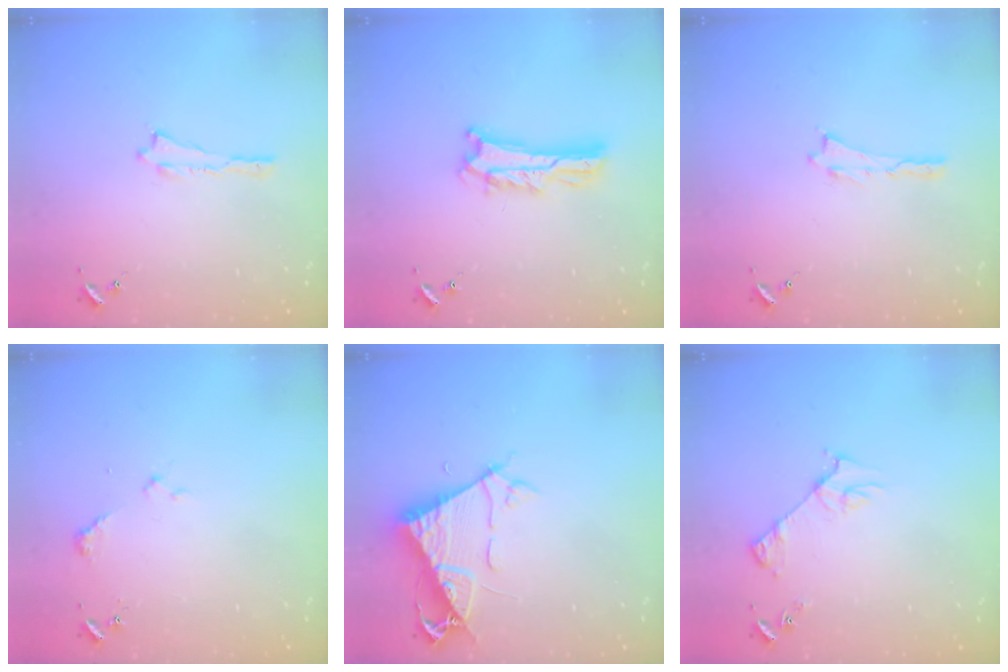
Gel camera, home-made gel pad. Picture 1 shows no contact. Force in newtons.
{"total": 4.9, "press": 4.8, "slide": 0.5}
{"total": 0.0}
{"total": 2.4, "press": 2.3, "slide": 0.3}
{"total": 7.0, "press": 7.0, "slide": 0.8}
{"total": 3.8, "press": 3.7, "slide": 0.4}